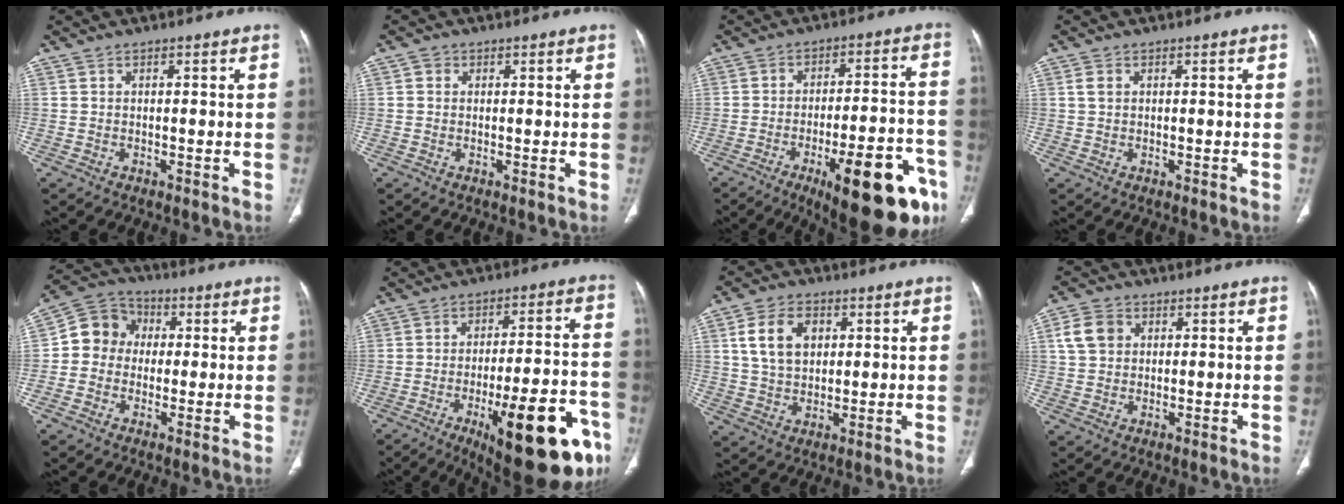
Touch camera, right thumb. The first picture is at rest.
{"total": 1.3, "force": [0.3, 1.2, 0.4], "torque": [0.001, 0.003, 0.001]}
{"total": 22.2, "force": [-10.9, 7.1, 18.0], "torque": [-0.182, 0.057, -0.144]}
{"total": 1.7, "force": [0.5, 1.1, 1.1], "torque": [-0.022, 0.003, 0.013]}
{"total": 9.1, "force": [0.4, 8.2, 3.9], "torque": [-0.041, 0.026, -0.008]}
{"total": 24.0, "force": [-11.1, 7.6, 19.9], "torque": [-0.215, 0.053, -0.146]}
{"total": 9.4, "force": [2.8, 6.5, 6.1], "torque": [-0.093, -0.005, 0.053]}
{"total": 5.9, "force": [1.8, 4.7, 3.1], "torque": [-0.048, 0.004, 0.033]}